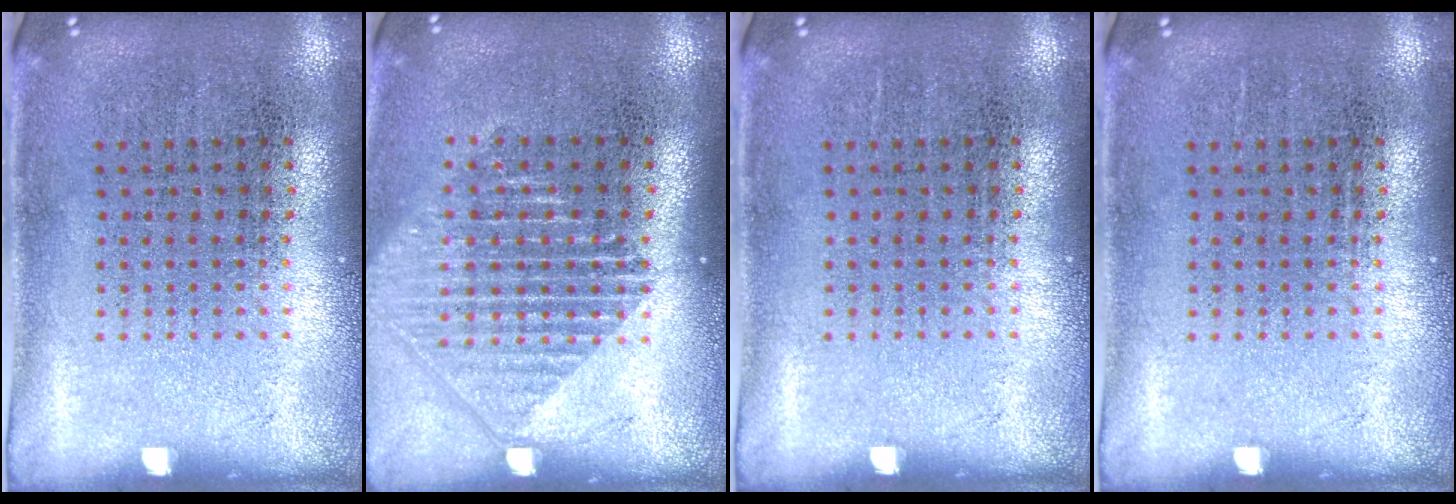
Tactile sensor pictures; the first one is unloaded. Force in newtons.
{"total": 1.4, "press": 1.3, "slide": 0.6}
{"total": 0.0}
{"total": 0.0}